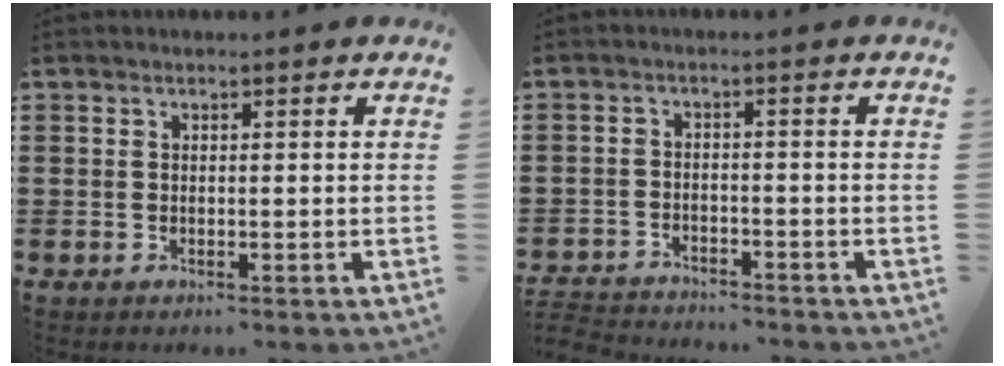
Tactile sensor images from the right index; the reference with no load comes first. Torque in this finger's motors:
{"motor_torque": [-2.14, 0.00, -1.05, -0.21]}